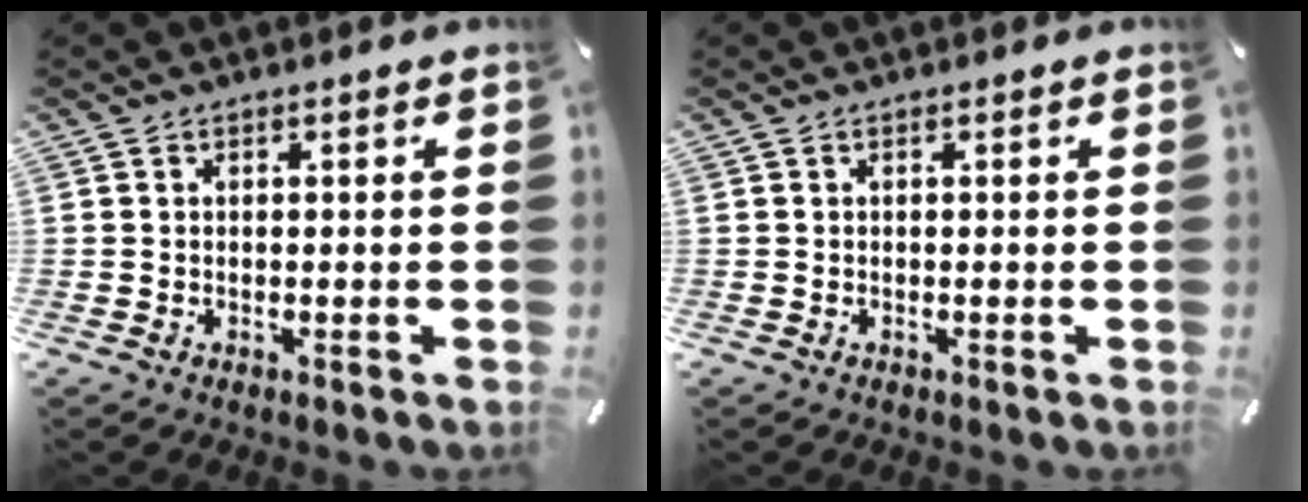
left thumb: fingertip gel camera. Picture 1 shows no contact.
{"total": 0.0}